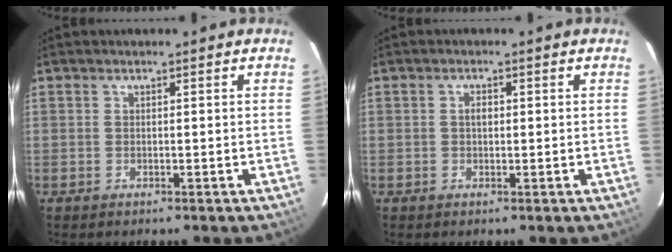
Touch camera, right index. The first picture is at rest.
{"total": 1.3, "force": [0.2, 0.9, 0.9], "torque": [-0.015, 0.004, 0.004]}